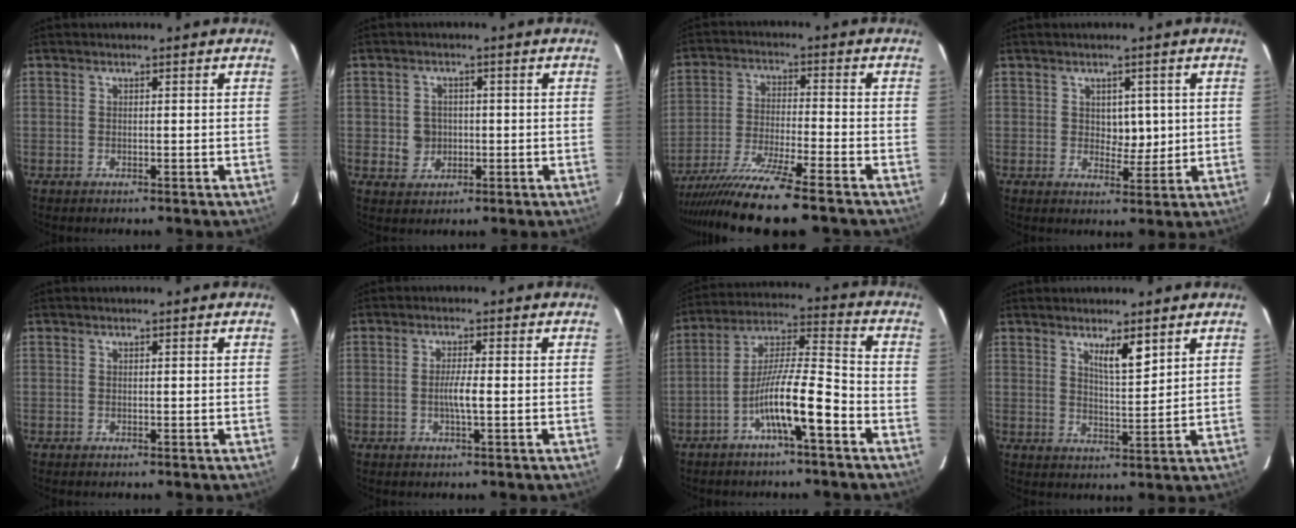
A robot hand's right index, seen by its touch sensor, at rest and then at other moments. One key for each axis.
{"total": 3.6, "fx": -0.2, "fy": 3.3, "fz": 1.3, "tx": -0.018, "ty": 0.006, "tz": 0.004}
{"total": 13.6, "fx": -11.2, "fy": -0.8, "fz": 7.7, "tx": -0.130, "ty": -0.034, "tz": -0.189}
{"total": 3.8, "fx": 0.7, "fy": 2.5, "fz": 2.8, "tx": -0.032, "ty": -0.001, "tz": 0.016}
{"total": 0.0}
{"total": 2.9, "fx": -0.5, "fy": 0.0, "fz": 2.9, "tx": -0.056, "ty": -0.001, "tz": -0.009}
{"total": 11.2, "fx": -5.2, "fy": 0.8, "fz": 9.9, "tx": -0.183, "ty": 0.016, "tz": -0.094}
{"total": 4.6, "fx": 2.9, "fy": 0.7, "fz": 3.5, "tx": -0.062, "ty": -0.007, "tz": 0.054}